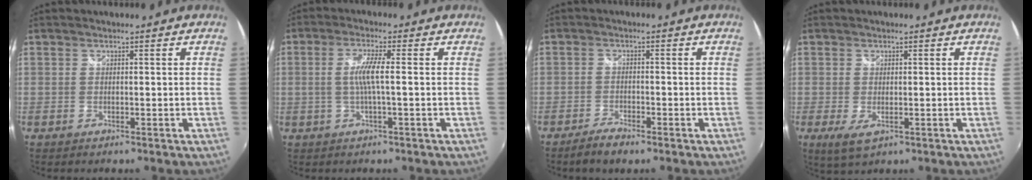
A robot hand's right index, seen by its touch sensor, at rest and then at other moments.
{"total": 4.8, "force": [-0.2, 0.0, 4.8], "torque": [-0.095, 0.000, -0.001]}
{"total": 3.4, "force": [-2.8, 0.8, 1.9], "torque": [-0.056, -0.002, -0.057]}
{"total": 3.8, "force": [-0.9, 1.9, 3.1], "torque": [-0.057, -0.014, -0.009]}